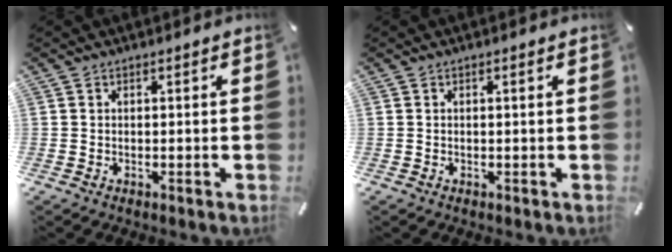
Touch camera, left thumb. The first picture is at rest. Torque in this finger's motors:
{"motor_torque": [-0.16, -0.17, 0.11, 0.21, -0.01]}